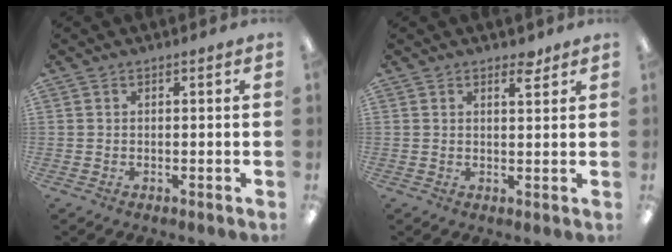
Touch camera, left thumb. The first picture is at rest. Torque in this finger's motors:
{"motor_torque": [-0.04, 0.17, -0.24, -0.30, 0.00]}